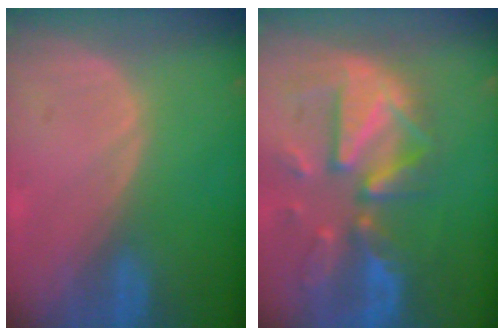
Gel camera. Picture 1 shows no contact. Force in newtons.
{"total": 12.1, "press": 10.5, "slide": 6.1}